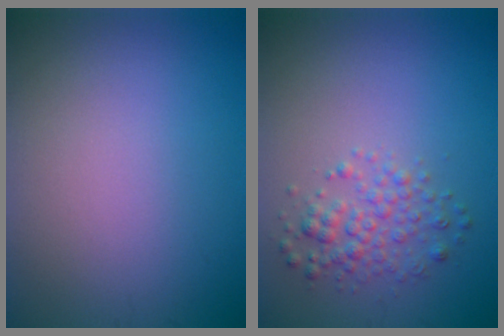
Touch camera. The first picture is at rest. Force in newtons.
{"total": 2.6, "press": 2.6, "slide": 0.0}